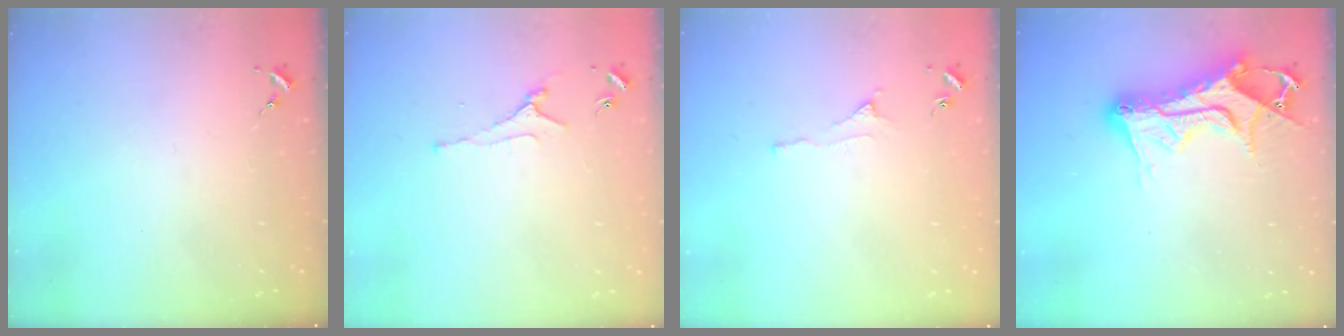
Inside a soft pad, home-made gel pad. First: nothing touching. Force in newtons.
{"total": 3.7, "press": 3.7, "slide": 0.7}
{"total": 3.7, "press": 3.6, "slide": 0.7}
{"total": 16.2, "press": 16.2, "slide": 1.4}